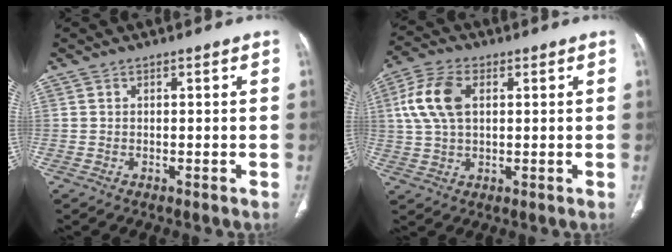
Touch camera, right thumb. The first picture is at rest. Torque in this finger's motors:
{"motor_torque": [-0.02, 0.14, 0.43, -0.38, 0.22]}